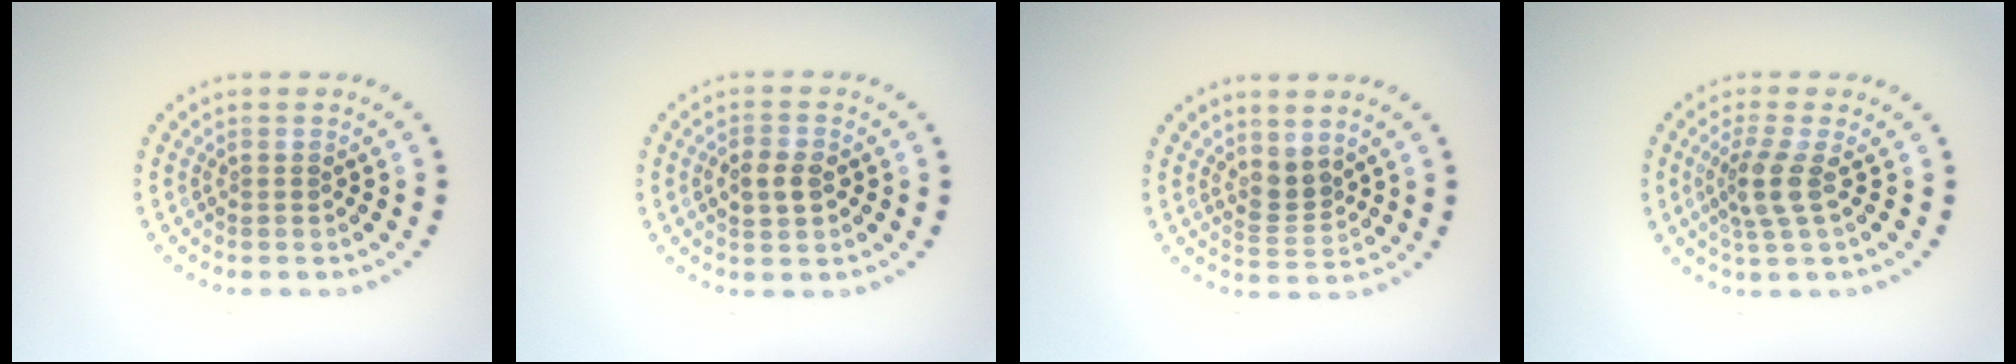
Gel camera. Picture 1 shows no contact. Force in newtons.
{"total": 2.6, "press": 2.6, "slide": 0.2}
{"total": 2.2, "press": 1.6, "slide": 1.5}
{"total": 2.6, "press": 2.1, "slide": 1.6}